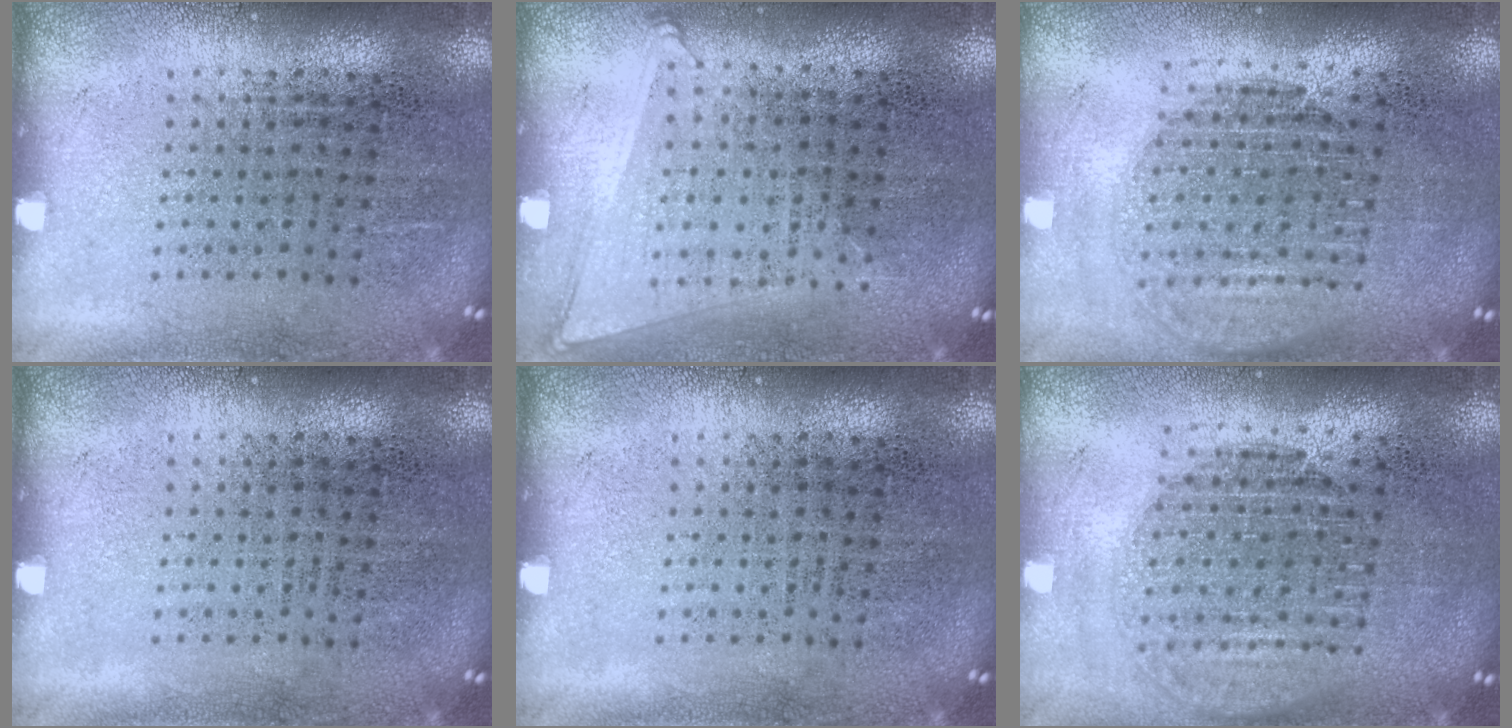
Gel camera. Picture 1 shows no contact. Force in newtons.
{"total": 1.0, "press": 0.9, "slide": 0.5}
{"total": 1.6, "press": 1.3, "slide": 0.9}
{"total": 0.0}
{"total": 0.0}
{"total": 1.6, "press": 1.3, "slide": 0.9}